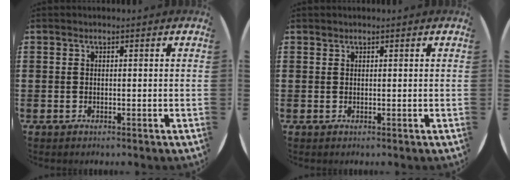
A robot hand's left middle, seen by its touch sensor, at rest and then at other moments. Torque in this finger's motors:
{"motor_torque": [-0.16, 0.00, -0.01, -0.01]}